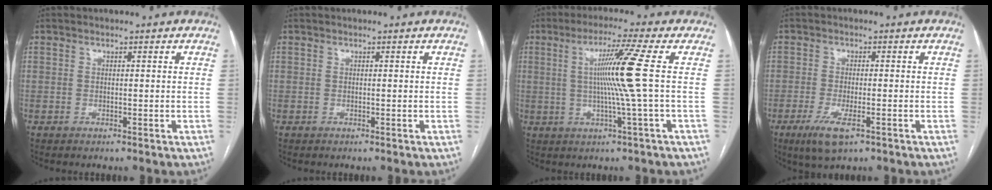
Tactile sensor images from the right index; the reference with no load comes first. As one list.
[{"total": 0.0}, {"total": 8.8, "force": [0.8, -2.7, 8.3], "torque": [-0.151, 0.000, 0.024]}, {"total": 5.8, "force": [-3.1, 1.4, 4.6], "torque": [-0.095, -0.014, -0.050]}]